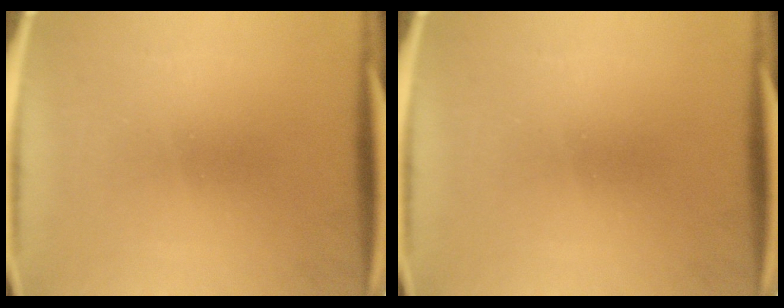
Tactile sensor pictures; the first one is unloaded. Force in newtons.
{"total": 0.0}